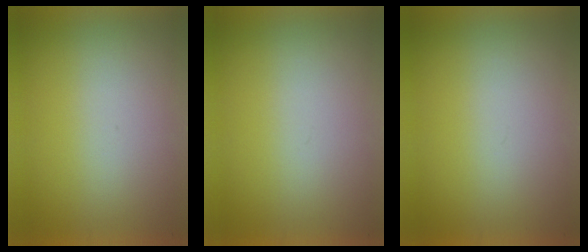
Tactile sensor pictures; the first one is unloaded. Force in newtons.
{"total": 0.0}
{"total": 0.0}